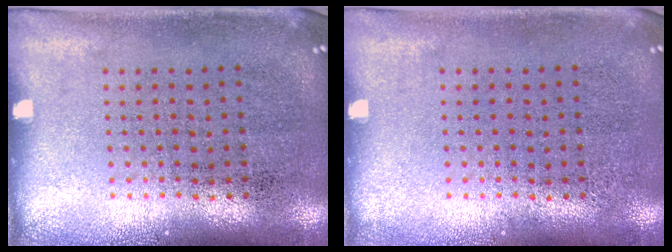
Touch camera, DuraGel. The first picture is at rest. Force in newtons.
{"total": 0.0}